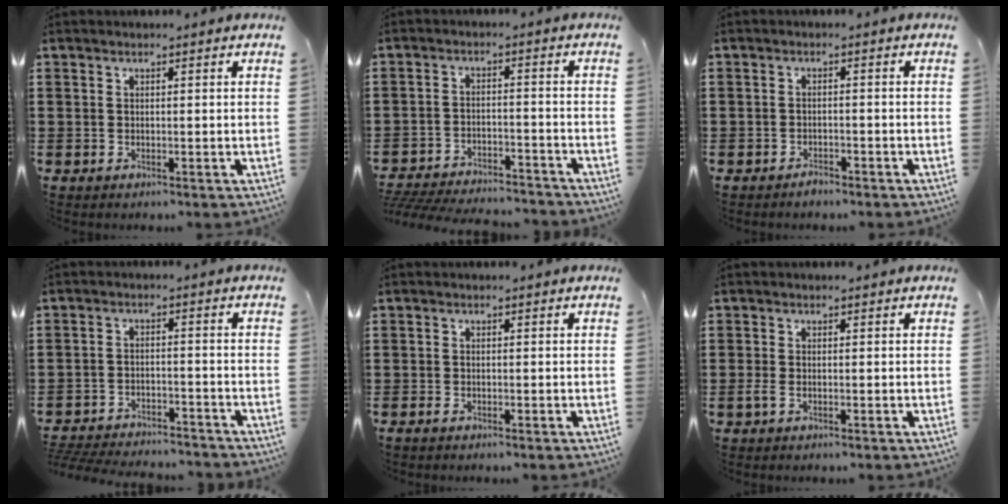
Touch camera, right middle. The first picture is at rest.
{"total": 5.2, "force": [-5.1, 0.4, 0.8], "torque": [-0.026, 0.001, -0.107]}
{"total": 1.4, "force": [-1.3, 0.5, 0.3], "torque": [-0.009, 0.001, -0.028]}
{"total": 4.7, "force": [-4.6, 0.4, 0.5], "torque": [-0.022, 0.001, -0.099]}
{"total": 0.6, "force": [-0.5, 0.1, 0.3], "torque": [-0.009, -0.004, -0.009]}
{"total": 0.8, "force": [-0.3, 0.3, 0.8], "torque": [-0.015, -0.002, -0.005]}